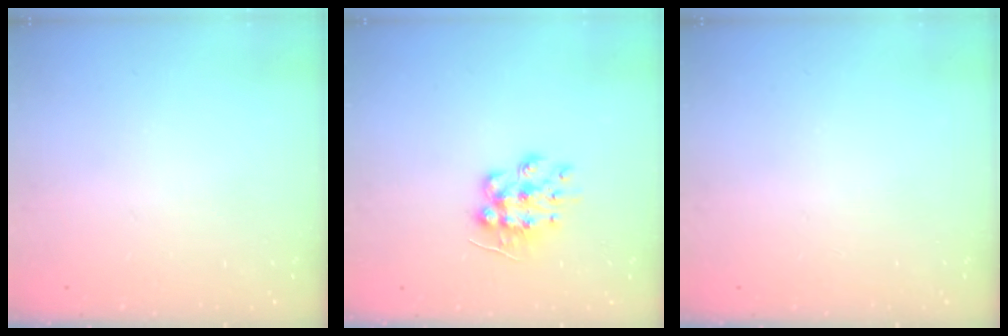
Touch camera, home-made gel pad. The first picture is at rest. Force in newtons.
{"total": 10.0, "press": 10.0, "slide": 0.4}
{"total": 0.0}